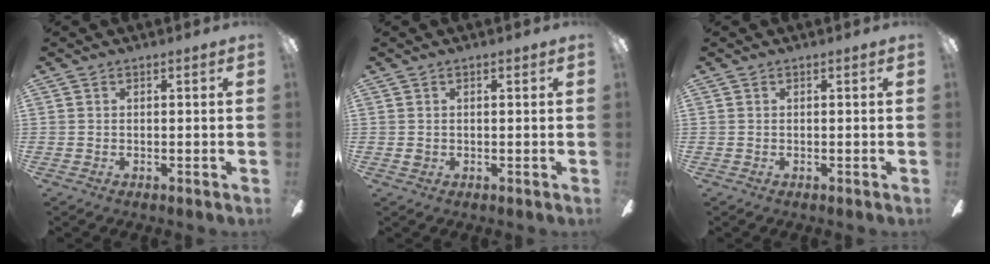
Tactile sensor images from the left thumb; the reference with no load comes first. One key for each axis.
{"total": 0.8, "fx": 0.2, "fy": 0.7, "fz": 0.3, "tx": -0.008, "ty": 0.006, "tz": 0.001}
{"total": 0.0}